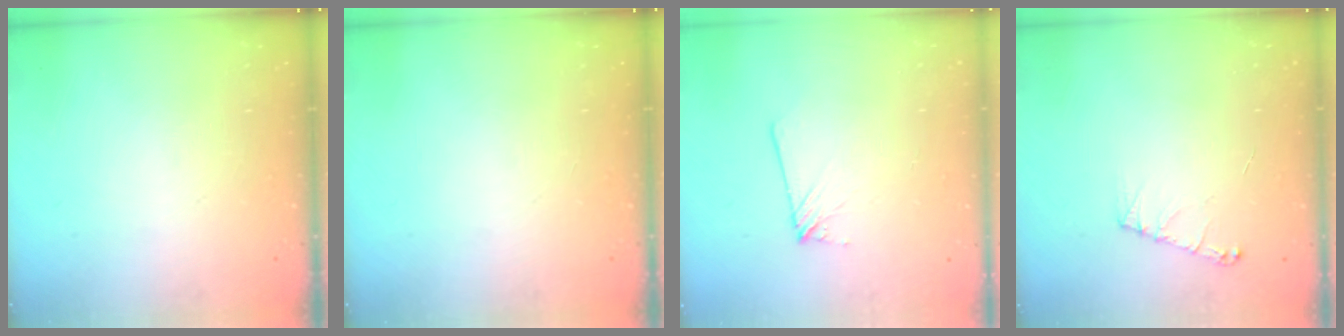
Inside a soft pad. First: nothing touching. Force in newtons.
{"total": 0.0}
{"total": 4.3, "press": 4.2, "slide": 0.6}
{"total": 5.4, "press": 5.3, "slide": 0.7}